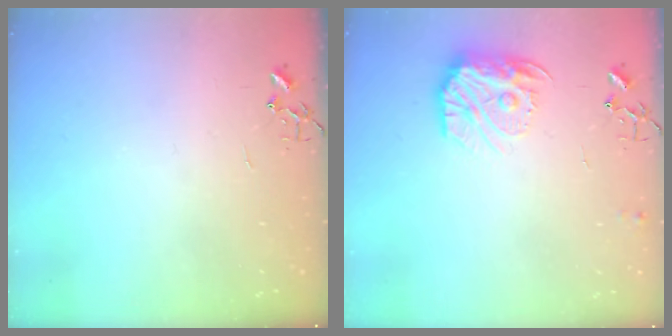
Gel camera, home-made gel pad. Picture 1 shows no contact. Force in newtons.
{"total": 14.6, "press": 14.6, "slide": 1.0}